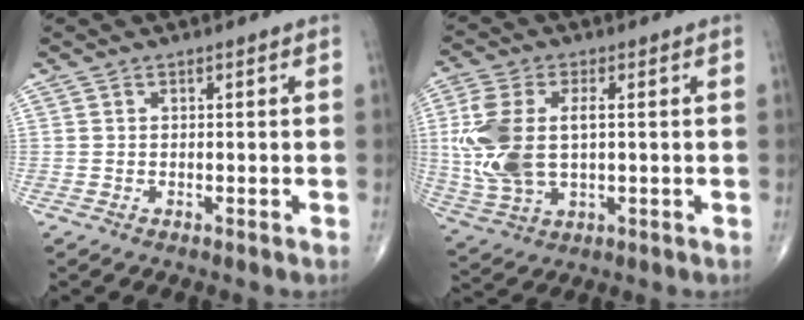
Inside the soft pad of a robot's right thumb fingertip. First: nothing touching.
{"total": 13.5, "force": [0.9, 7.5, 11.2], "torque": [-0.259, 0.001, 0.024]}